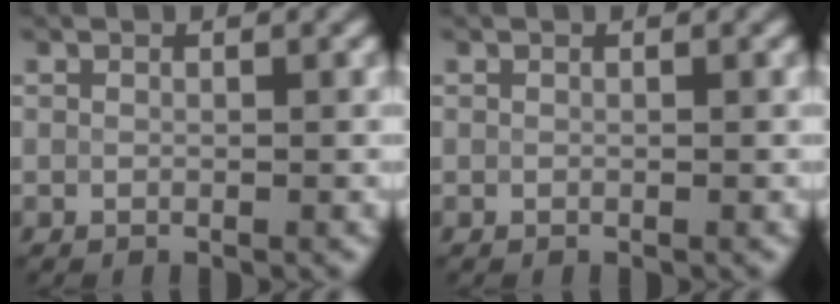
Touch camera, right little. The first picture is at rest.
{"total": 0.0}